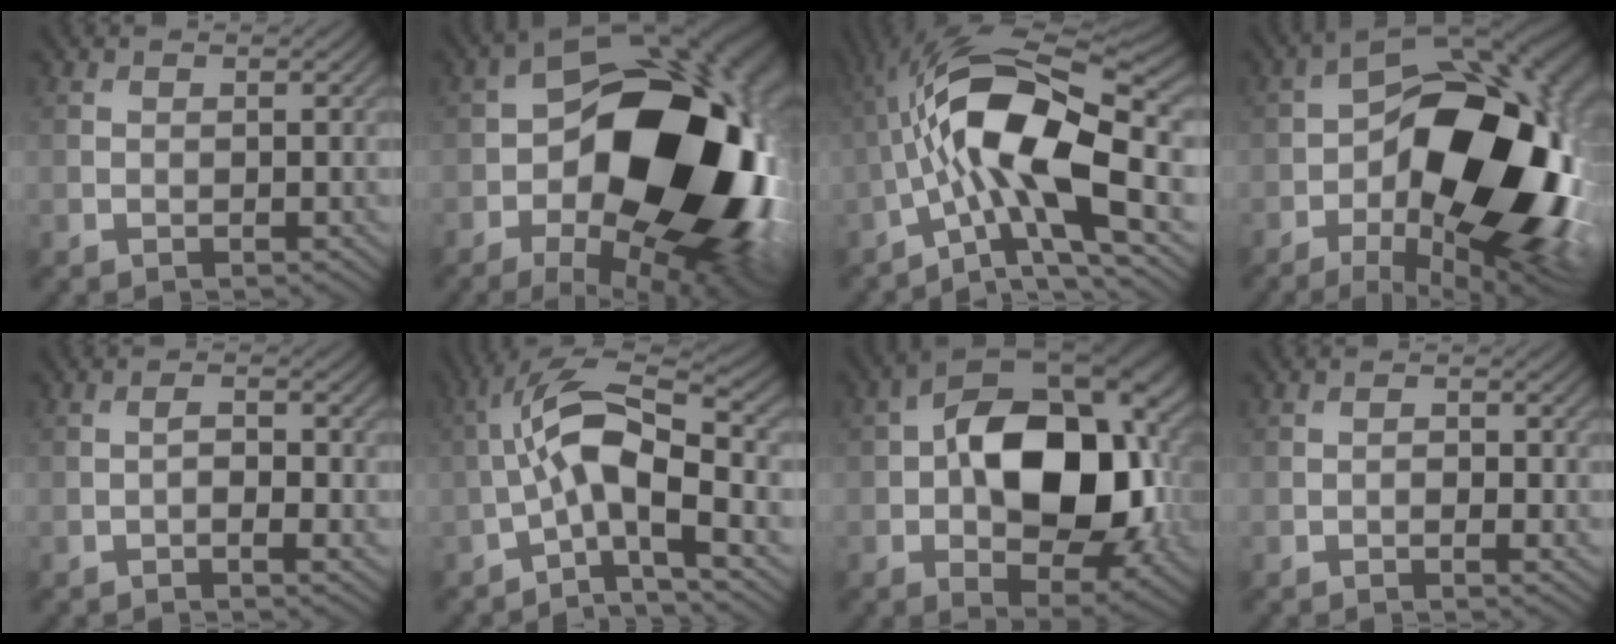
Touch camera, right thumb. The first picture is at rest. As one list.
[{"total": 23.0, "force": [-2.6, 14.1, 18.0], "torque": [-0.287, -0.034, -0.019]}, {"total": 15.5, "force": [-2.3, 5.4, 14.3], "torque": [-0.254, 0.016, -0.057]}, {"total": 22.2, "force": [-3.6, 11.8, 18.4], "torque": [-0.285, -0.015, -0.047]}, {"total": 2.4, "force": [-0.5, 0.7, 2.3], "torque": [-0.043, -0.003, -0.008]}, {"total": 9.5, "force": [-2.2, 2.9, 8.8], "torque": [-0.164, 0.018, -0.055]}, {"total": 16.9, "force": [0.9, 10.5, 13.1], "torque": [-0.198, -0.001, 0.017]}, {"total": 1.7, "force": [-0.3, 0.6, 1.5], "torque": [-0.024, -0.001, -0.006]}]